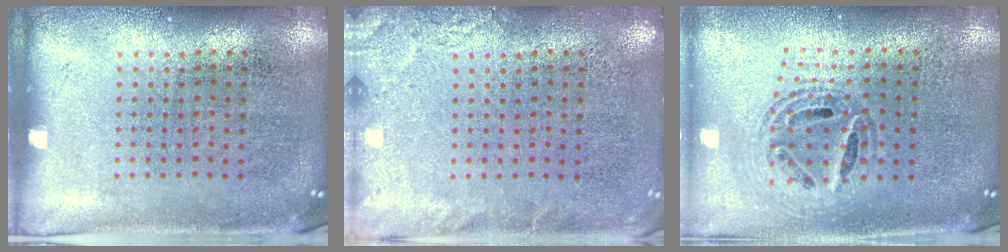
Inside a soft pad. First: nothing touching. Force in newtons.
{"total": 2.2, "press": 2.2, "slide": 0.3}
{"total": 0.9, "press": 0.8, "slide": 0.2}